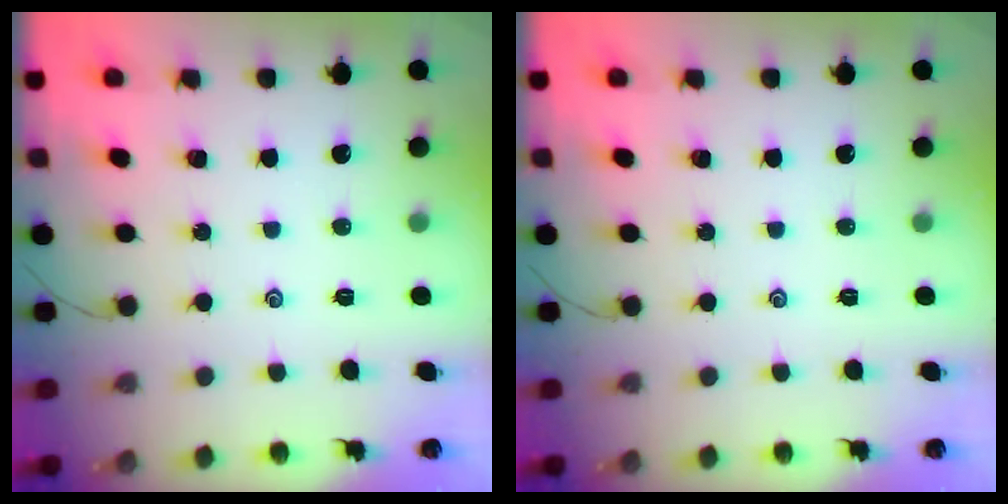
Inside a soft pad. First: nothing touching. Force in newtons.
{"total": 0.0}